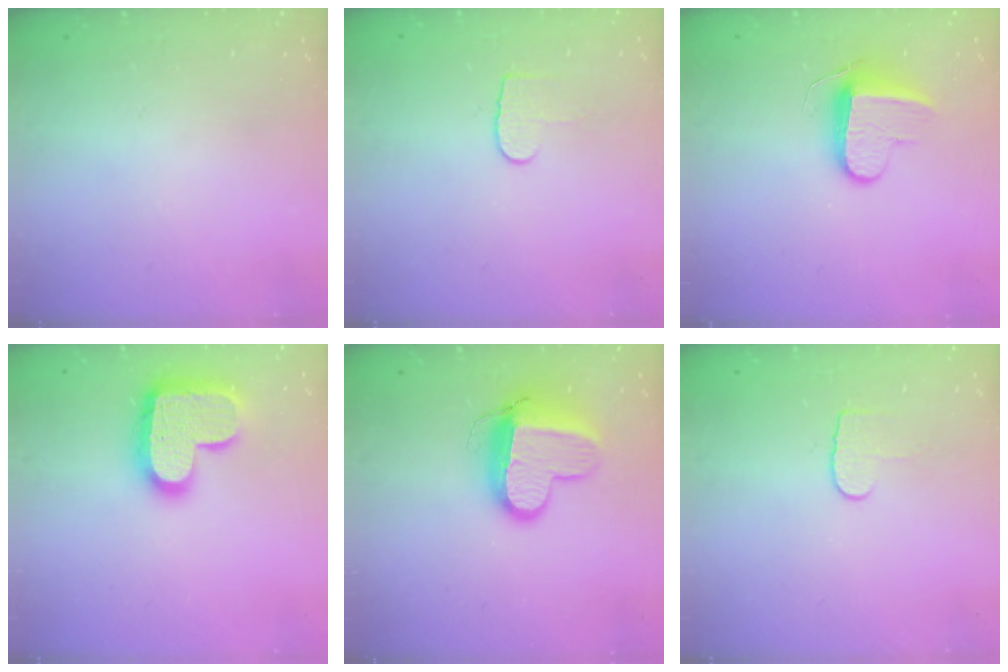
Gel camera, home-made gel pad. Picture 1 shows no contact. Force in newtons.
{"total": 5.7, "press": 5.6, "slide": 0.5}
{"total": 9.2, "press": 9.2, "slide": 0.3}
{"total": 17.7, "press": 17.6, "slide": 1.3}
{"total": 12.7, "press": 12.6, "slide": 1.4}
{"total": 5.7, "press": 5.6, "slide": 0.5}